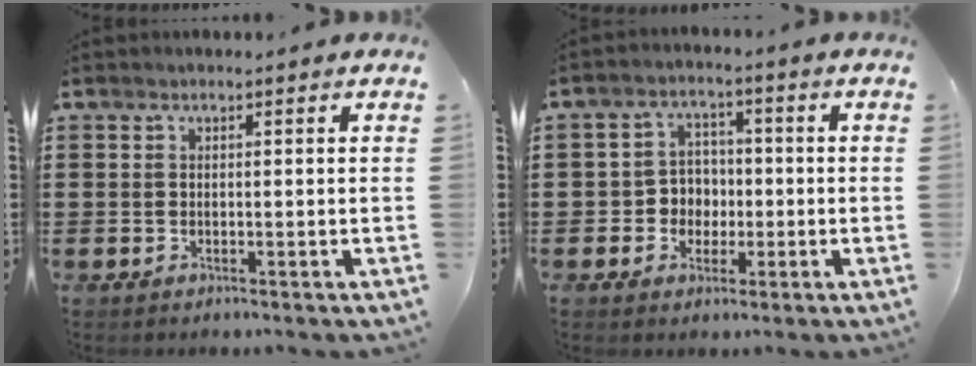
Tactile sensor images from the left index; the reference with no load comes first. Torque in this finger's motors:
{"motor_torque": [0.21, 0.24, 0.08, 0.01]}